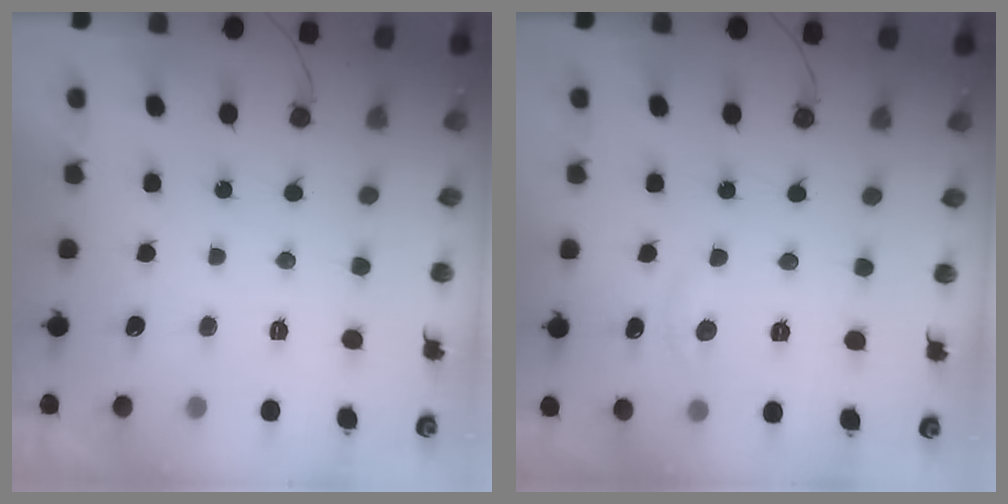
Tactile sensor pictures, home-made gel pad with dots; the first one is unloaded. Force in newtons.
{"total": 3.3, "press": 3.3, "slide": 0.4}